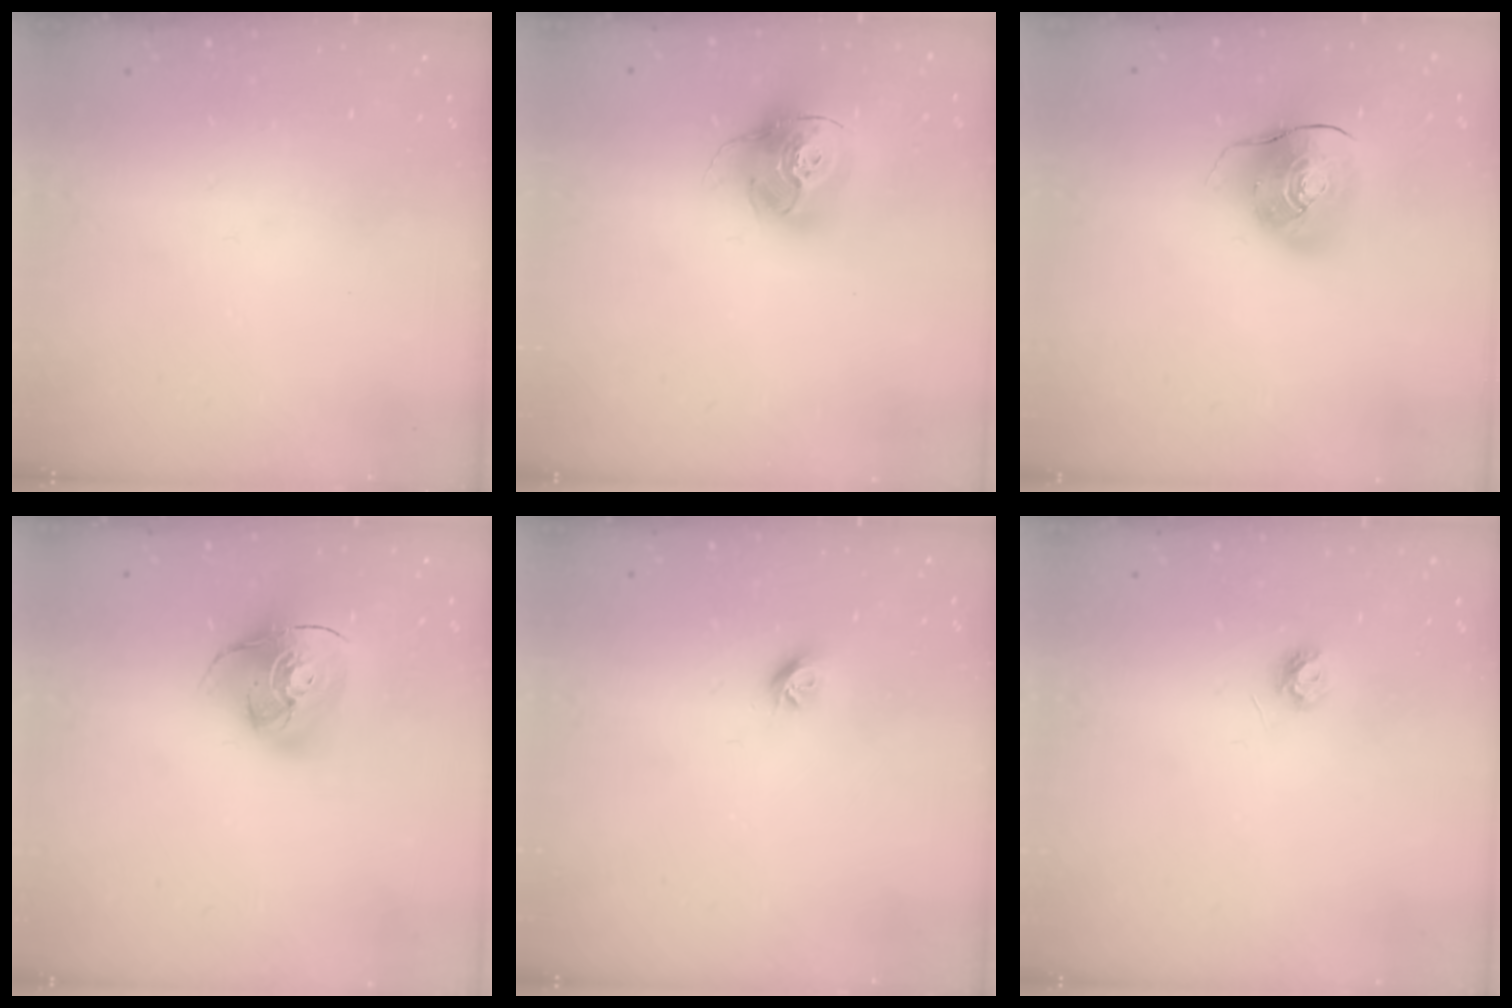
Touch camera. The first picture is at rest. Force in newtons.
{"total": 17.2, "press": 17.1, "slide": 2.0}
{"total": 10.6, "press": 10.5, "slide": 1.8}
{"total": 15.2, "press": 15.1, "slide": 1.9}
{"total": 6.5, "press": 6.5, "slide": 0.7}
{"total": 3.9, "press": 3.8, "slide": 0.7}